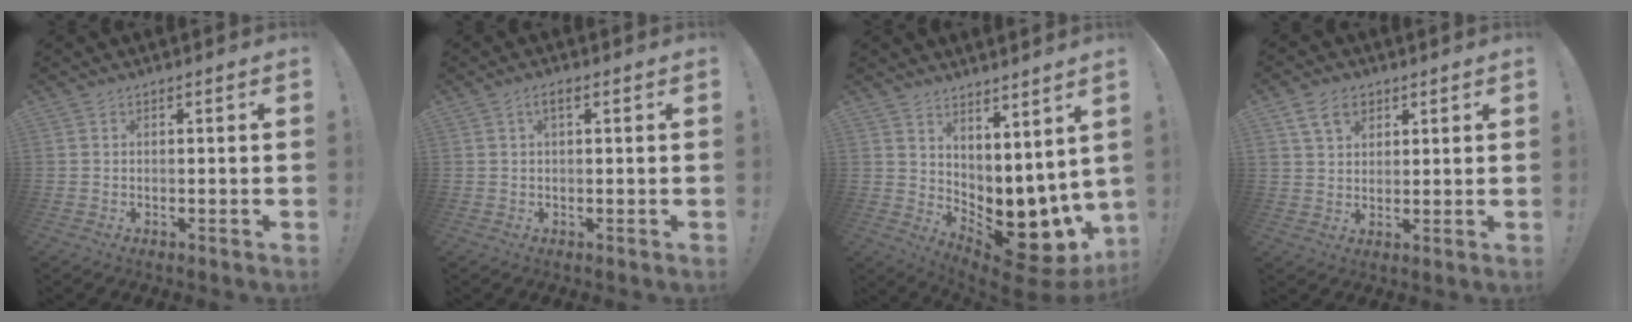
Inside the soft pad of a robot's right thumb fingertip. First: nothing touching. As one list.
[{"total": 2.1, "force": [0.6, 0.5, 1.9], "torque": [-0.033, 0.001, 0.008]}, {"total": 6.0, "force": [-0.8, 3.6, 4.8], "torque": [-0.032, -0.045, -0.010]}, {"total": 8.1, "force": [4.4, 5.7, 3.7], "torque": [-0.056, -0.010, 0.085]}]